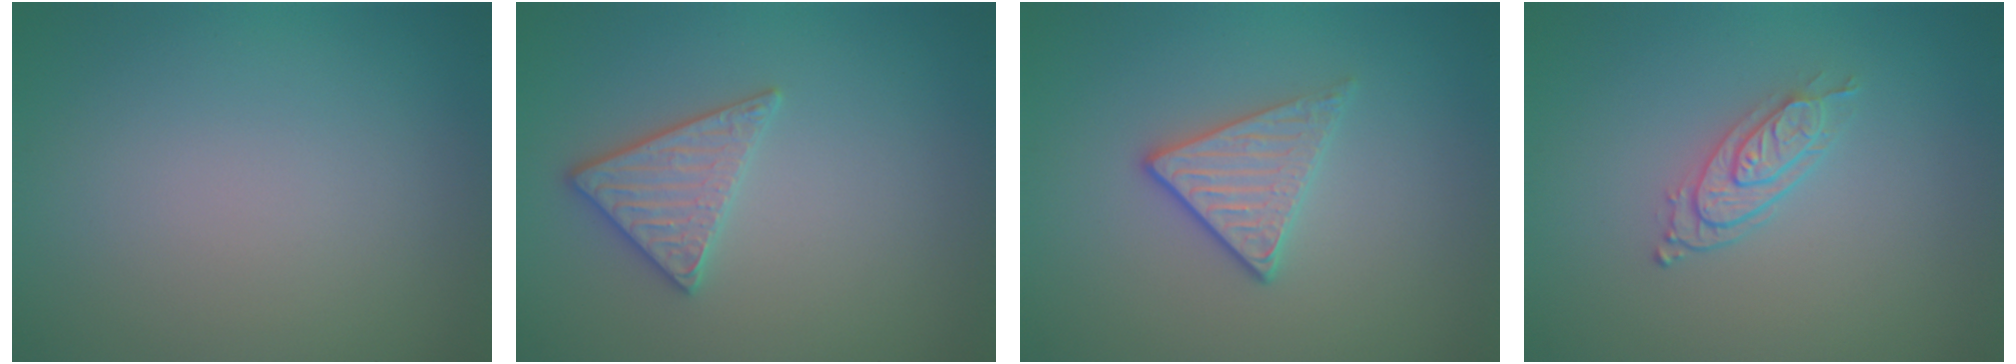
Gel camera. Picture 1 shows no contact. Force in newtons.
{"total": 2.8, "press": 2.7, "slide": 0.7}
{"total": 2.8, "press": 2.6, "slide": 1.1}
{"total": 2.7, "press": 2.1, "slide": 1.6}